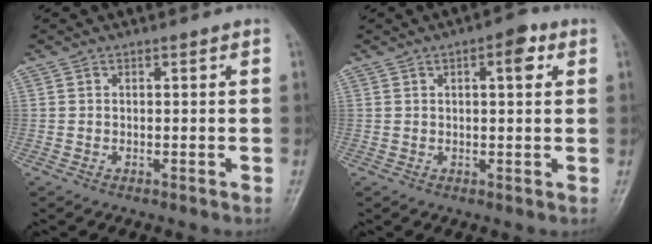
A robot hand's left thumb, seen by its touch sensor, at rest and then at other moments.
{"total": 4.7, "force": [1.8, 1.8, 3.9], "torque": [-0.044, 0.003, 0.019]}